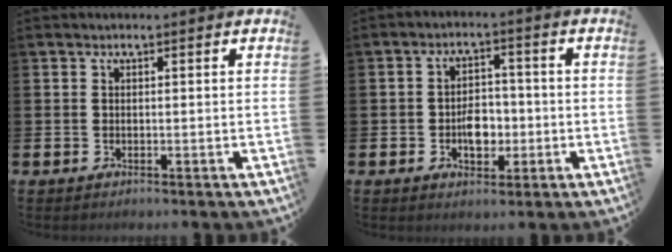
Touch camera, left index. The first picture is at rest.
{"total": 4.3, "force": [-1.1, 3.0, 2.9], "torque": [-0.048, 0.005, -0.024]}